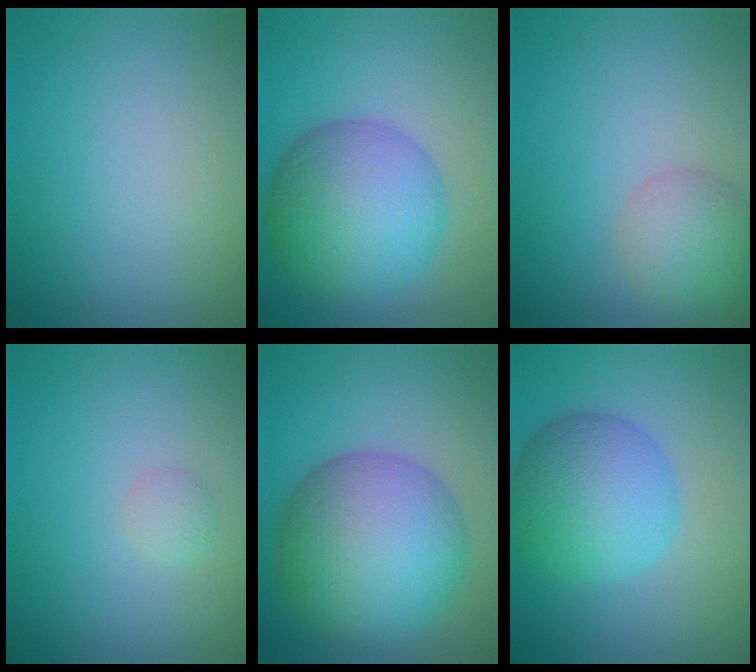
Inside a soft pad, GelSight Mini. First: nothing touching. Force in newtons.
{"total": 9.2, "press": 9.2, "slide": 0.2}
{"total": 3.9, "press": 3.9, "slide": 0.1}
{"total": 0.9, "press": 0.9, "slide": 0.1}
{"total": 11.7, "press": 11.7, "slide": 0.1}
{"total": 7.1, "press": 7.1, "slide": 0.2}